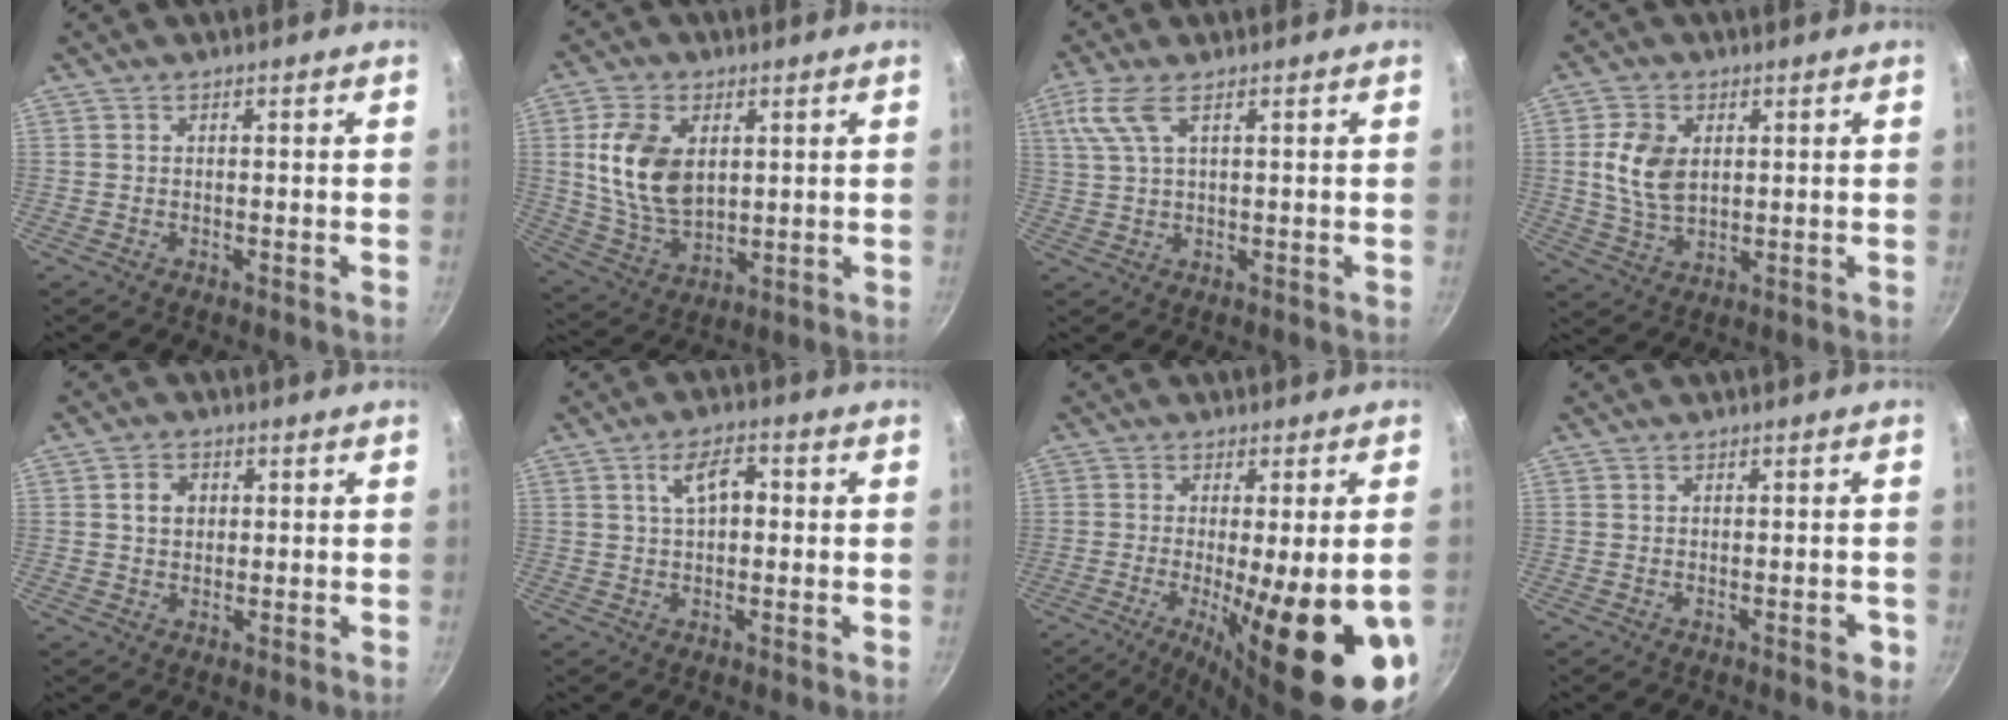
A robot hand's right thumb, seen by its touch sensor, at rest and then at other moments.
{"total": 13.5, "force": [2.8, 8.6, 10.0], "torque": [-0.173, -0.019, 0.063]}
{"total": 6.1, "force": [2.6, 2.2, 5.0], "torque": [-0.117, 0.008, 0.058]}
{"total": 8.6, "force": [1.6, 5.7, 6.3], "torque": [-0.110, -0.009, 0.033]}
{"total": 4.0, "force": [0.8, 3.3, 2.2], "torque": [-0.019, 0.005, 0.011]}
{"total": 5.9, "force": [1.2, 3.1, 5.0], "torque": [-0.074, 0.016, 0.017]}
{"total": 22.7, "force": [-5.7, 5.2, 21.4], "torque": [-0.296, -0.025, -0.069]}
{"total": 2.2, "force": [-0.8, 0.8, 1.9], "torque": [-0.014, 0.006, -0.012]}